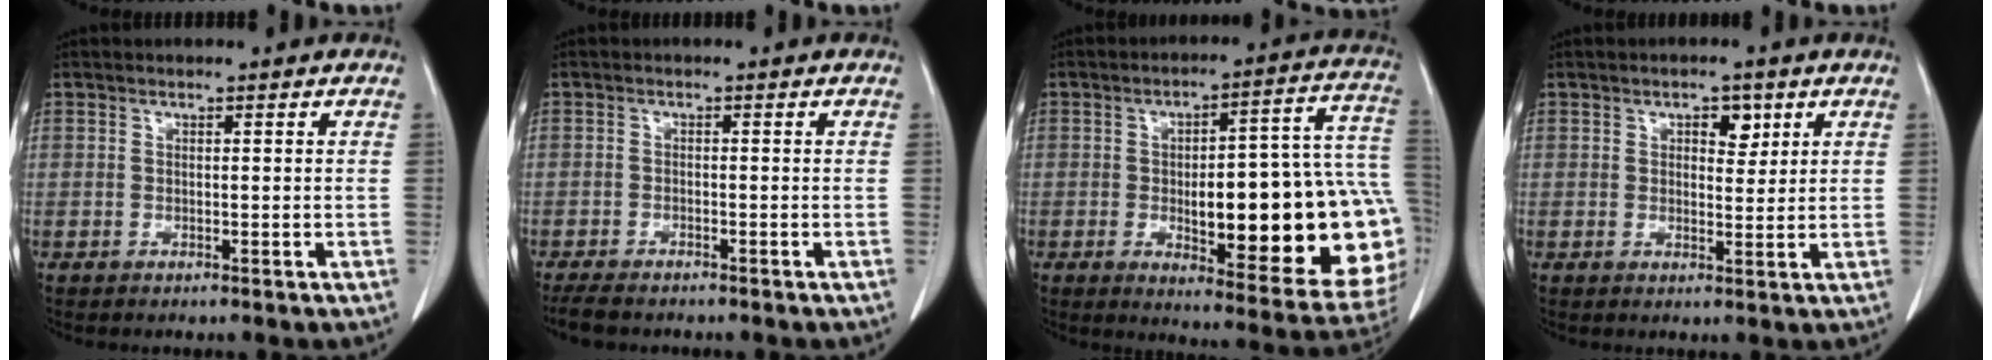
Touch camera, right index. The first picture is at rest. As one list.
[{"total": 4.6, "force": [-3.9, 1.2, 2.1], "torque": [-0.035, -0.010, -0.060]}, {"total": 26.0, "force": [-3.2, 6.1, 25.0], "torque": [-0.249, 0.024, -0.027]}, {"total": 3.3, "force": [1.6, 1.8, 2.3], "torque": [-0.030, 0.003, 0.023]}]